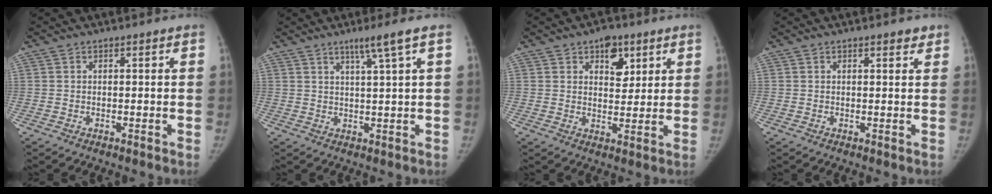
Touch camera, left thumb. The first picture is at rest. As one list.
[{"total": 4.4, "force": [2.6, -0.8, 3.5], "torque": [-0.064, -0.017, 0.050]}, {"total": 6.7, "force": [3.5, 4.4, 3.7], "torque": [-0.016, -0.015, 0.048]}, {"total": 1.4, "force": [1.1, 0.7, 0.5], "torque": [0.008, -0.006, 0.010]}]